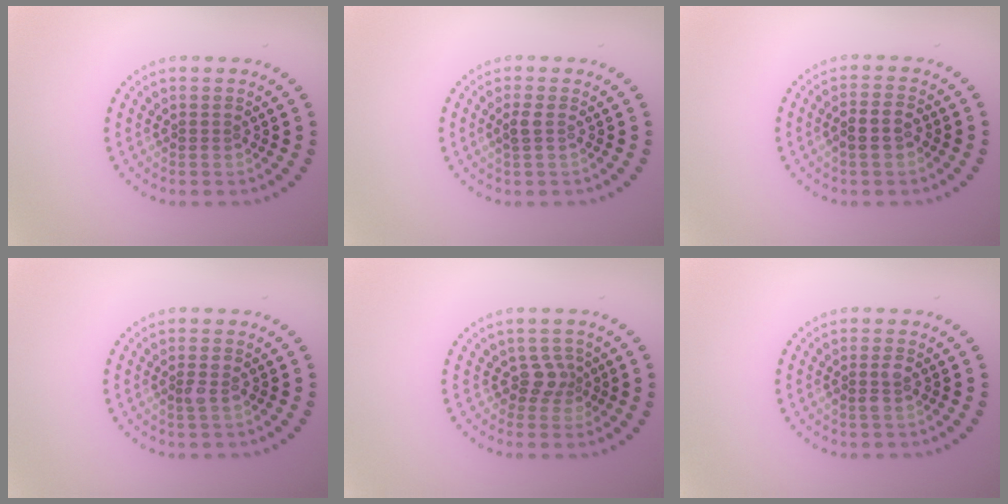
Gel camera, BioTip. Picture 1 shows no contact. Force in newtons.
{"total": 1.1, "press": 1.0, "slide": 0.5}
{"total": 2.4, "press": 2.2, "slide": 0.9}
{"total": 1.2, "press": 1.1, "slide": 0.4}
{"total": 2.0, "press": 1.4, "slide": 1.4}
{"total": 1.1, "press": 1.1, "slide": 0.2}